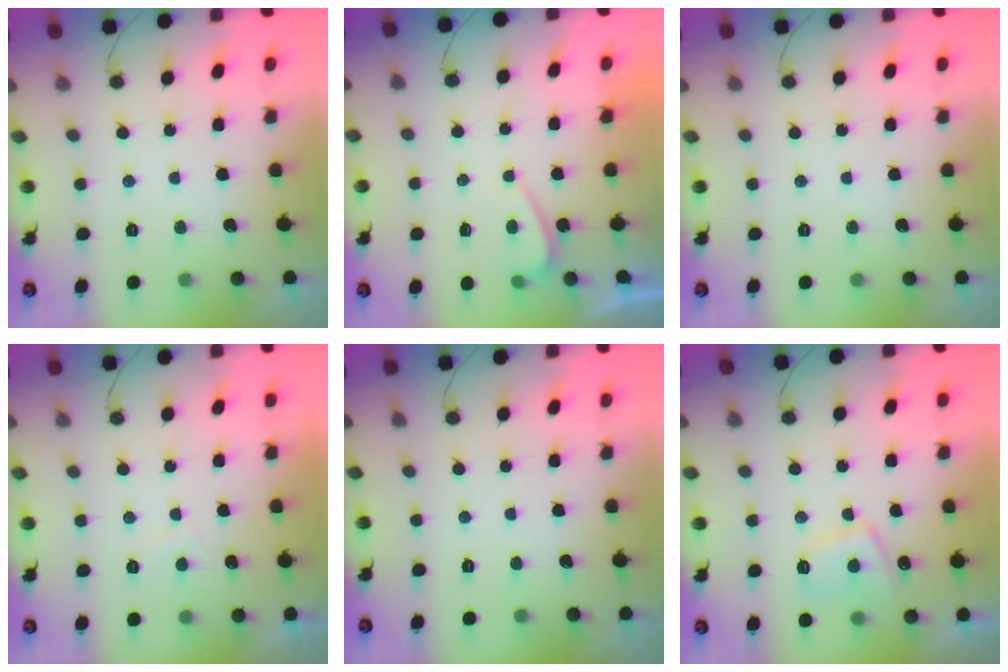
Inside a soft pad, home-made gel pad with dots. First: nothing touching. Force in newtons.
{"total": 0.6, "press": 0.4, "slide": 0.5}
{"total": 0.0}
{"total": 1.1, "press": 0.8, "slide": 0.7}
{"total": 0.0}
{"total": 7.8, "press": 7.8, "slide": 1.2}